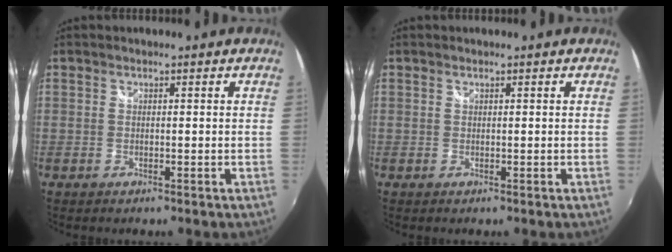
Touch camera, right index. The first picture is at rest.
{"total": 0.0}